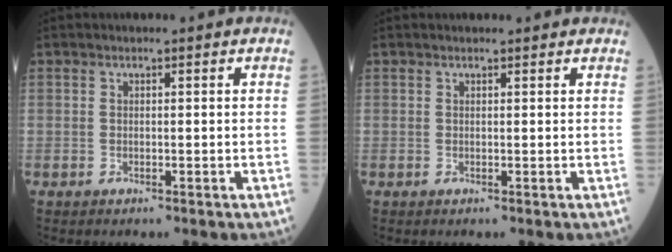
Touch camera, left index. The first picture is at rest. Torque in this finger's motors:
{"motor_torque": [-0.24, -0.10, -0.30, -0.02]}